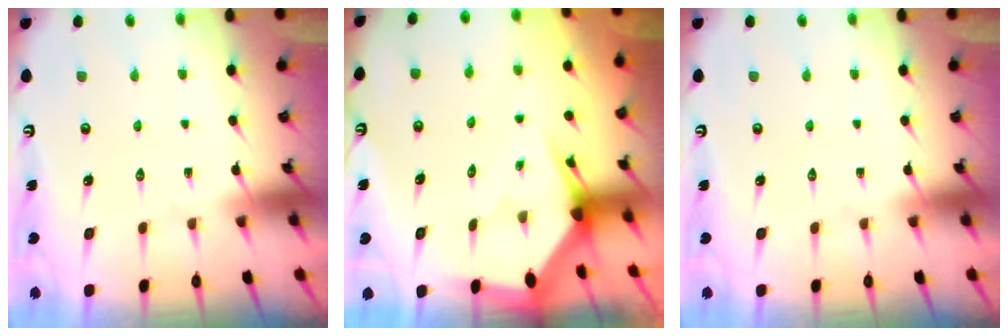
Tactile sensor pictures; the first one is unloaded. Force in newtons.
{"total": 4.3, "press": 4.3, "slide": 0.2}
{"total": 0.0}